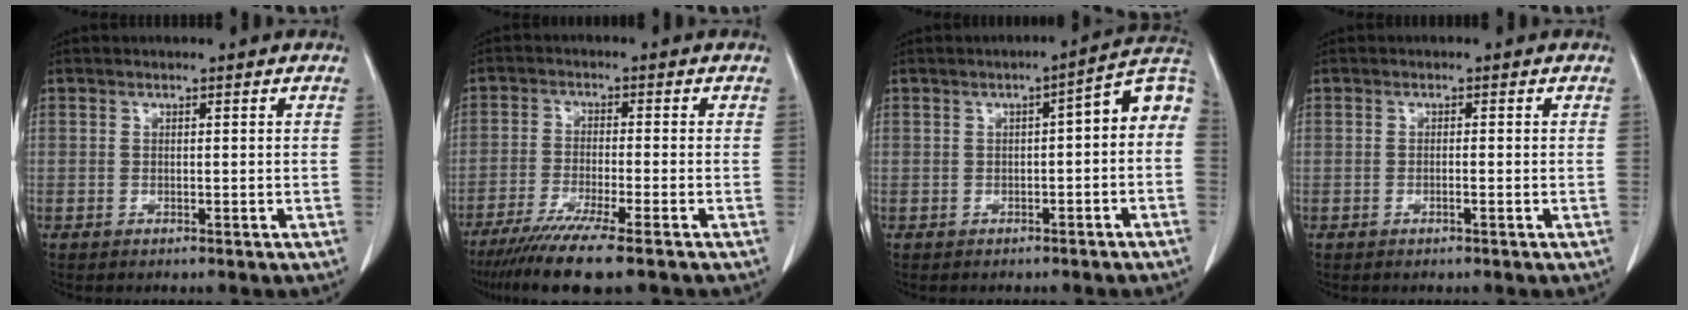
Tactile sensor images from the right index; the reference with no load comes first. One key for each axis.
{"total": 10.0, "fx": -7.4, "fy": -0.5, "fz": 6.7, "tx": -0.108, "ty": -0.029, "tz": -0.121}
{"total": 7.0, "fx": -0.4, "fy": 1.7, "fz": 6.8, "tx": -0.087, "ty": 0.033, "tz": -0.008}
{"total": 0.7, "fx": -0.3, "fy": 0.0, "fz": 0.7, "tx": -0.013, "ty": 0.001, "tz": -0.004}